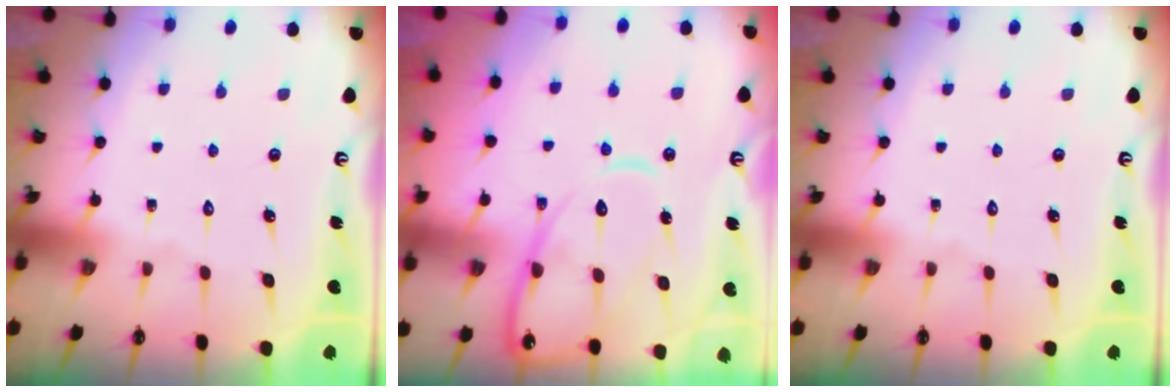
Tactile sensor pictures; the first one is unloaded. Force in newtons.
{"total": 14.6, "press": 14.5, "slide": 1.5}
{"total": 0.0}